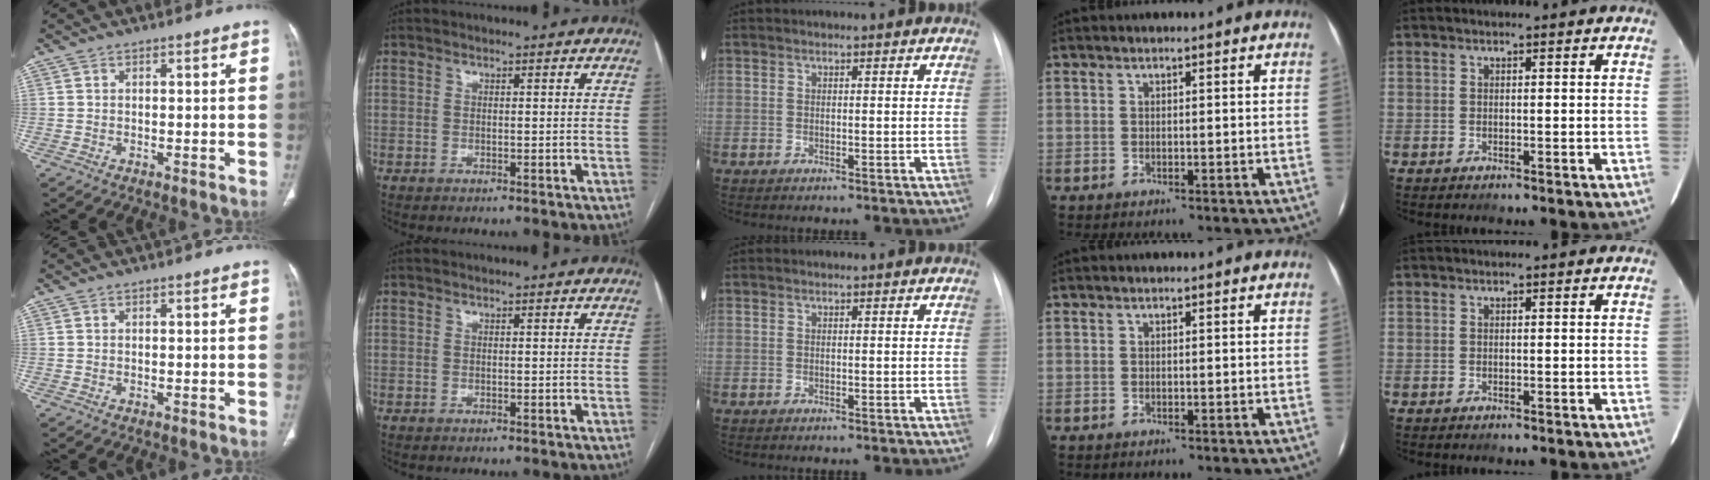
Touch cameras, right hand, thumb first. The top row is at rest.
{}